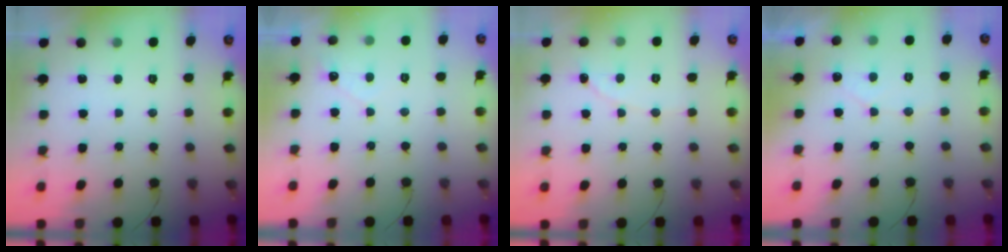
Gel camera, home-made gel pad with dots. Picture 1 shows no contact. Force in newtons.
{"total": 2.4, "press": 2.4, "slide": 0.2}
{"total": 0.7, "press": 0.7, "slide": 0.0}
{"total": 3.5, "press": 3.5, "slide": 0.2}